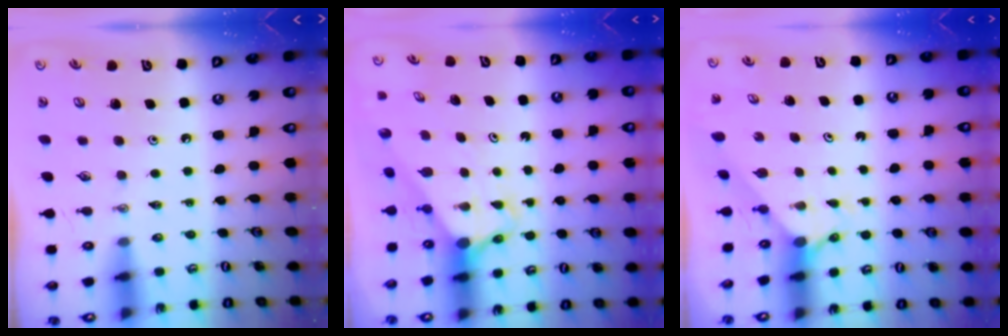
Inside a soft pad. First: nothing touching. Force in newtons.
{"total": 2.8, "press": 2.8, "slide": 0.2}
{"total": 3.7, "press": 3.7, "slide": 0.2}